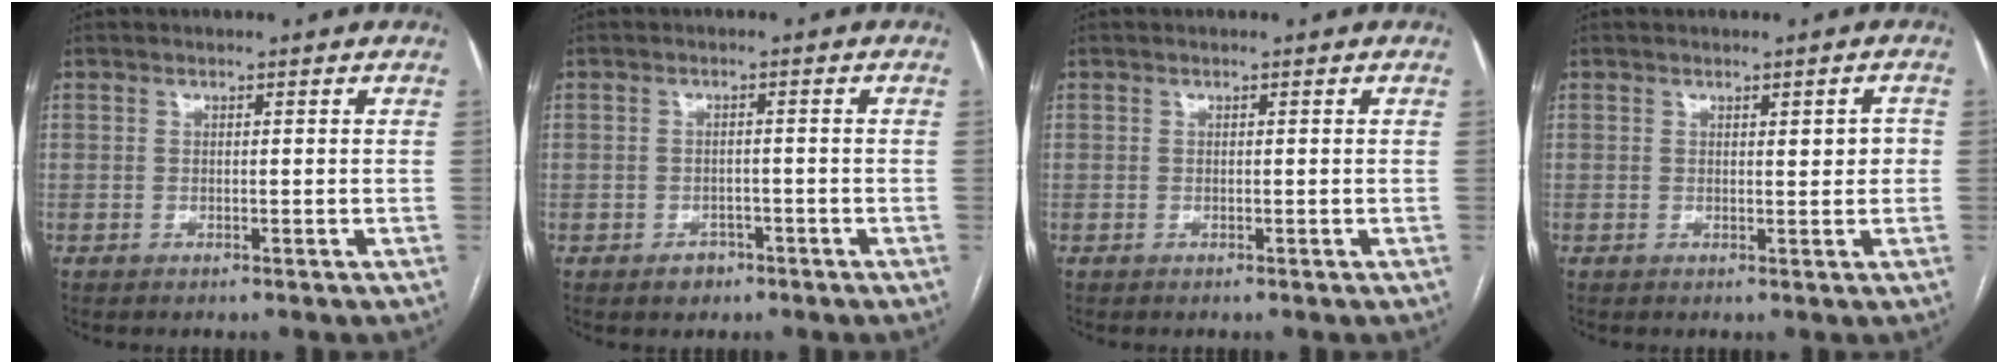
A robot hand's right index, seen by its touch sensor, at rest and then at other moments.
{"total": 2.5, "force": [-1.5, 1.9, 0.7], "torque": [-0.007, 0.006, -0.018]}
{"total": 0.0}
{"total": 2.2, "force": [0.4, 0.8, 2.0], "torque": [-0.022, 0.002, 0.006]}